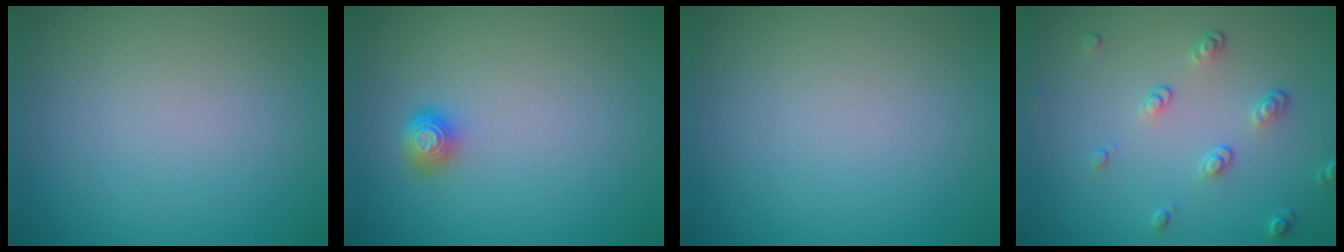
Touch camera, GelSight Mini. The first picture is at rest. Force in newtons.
{"total": 1.6, "press": 1.2, "slide": 1.0}
{"total": 0.0}
{"total": 2.2, "press": 1.4, "slide": 1.7}